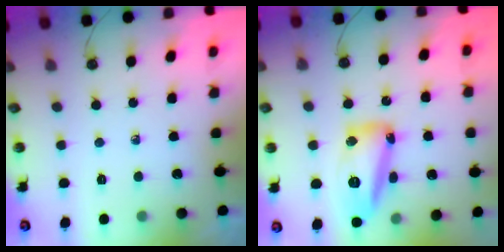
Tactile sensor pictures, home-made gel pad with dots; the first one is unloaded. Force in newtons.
{"total": 15.0, "press": 14.8, "slide": 2.5}